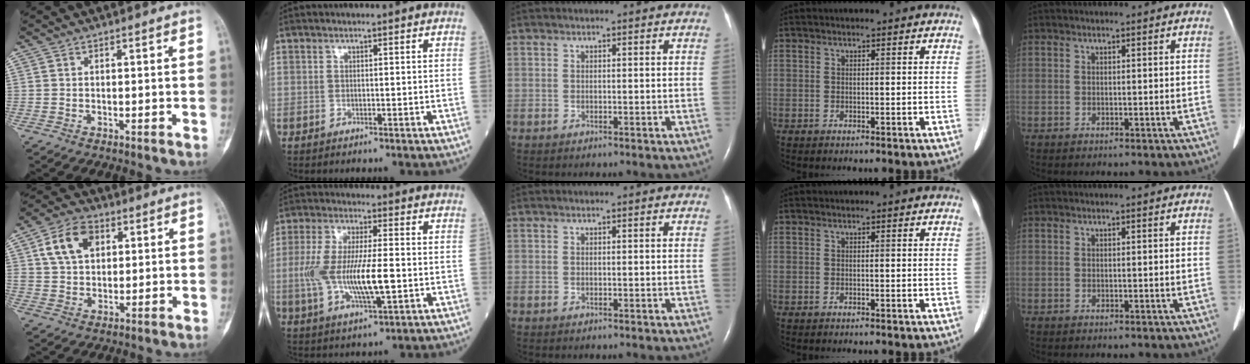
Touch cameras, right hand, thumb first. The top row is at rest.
{"thumb": {"total": 9.8, "force": [3.4, 6.7, 6.3], "torque": [-0.099, 0.002, 0.059]}, "index": {"total": 12.3, "force": [-1.6, 2.9, 11.8], "torque": [-0.242, -0.001, -0.026]}}